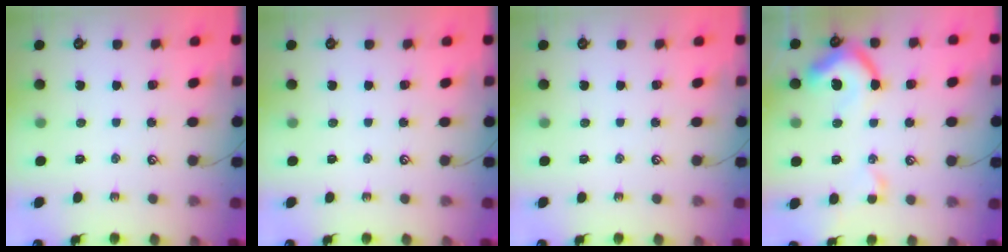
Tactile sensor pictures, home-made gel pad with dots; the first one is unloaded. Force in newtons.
{"total": 0.0}
{"total": 0.0}
{"total": 9.9, "press": 9.7, "slide": 1.6}